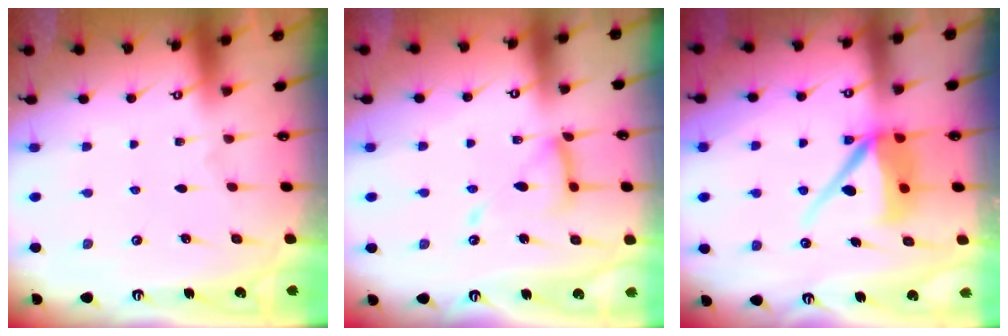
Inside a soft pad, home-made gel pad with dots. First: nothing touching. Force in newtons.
{"total": 12.9, "press": 12.9, "slide": 1.2}
{"total": 10.3, "press": 10.2, "slide": 1.2}